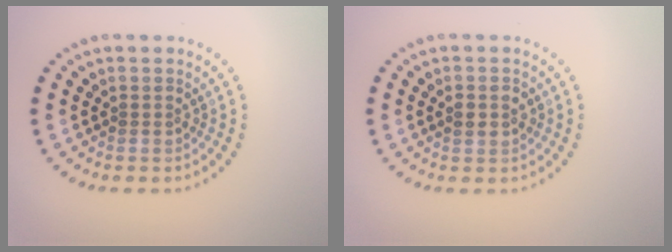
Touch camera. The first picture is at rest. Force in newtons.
{"total": 1.5, "press": 1.4, "slide": 0.5}